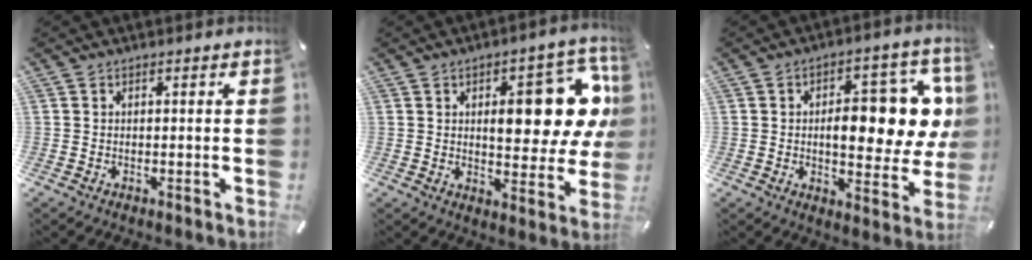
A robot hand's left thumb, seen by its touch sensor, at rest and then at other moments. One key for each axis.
{"total": 17.2, "fx": 4.9, "fy": 8.2, "fz": 14.4, "tx": -0.174, "ty": -0.026, "tz": 0.074}
{"total": 14.7, "fx": 2.5, "fy": 7.3, "fz": 12.4, "tx": -0.158, "ty": -0.018, "tz": 0.042}